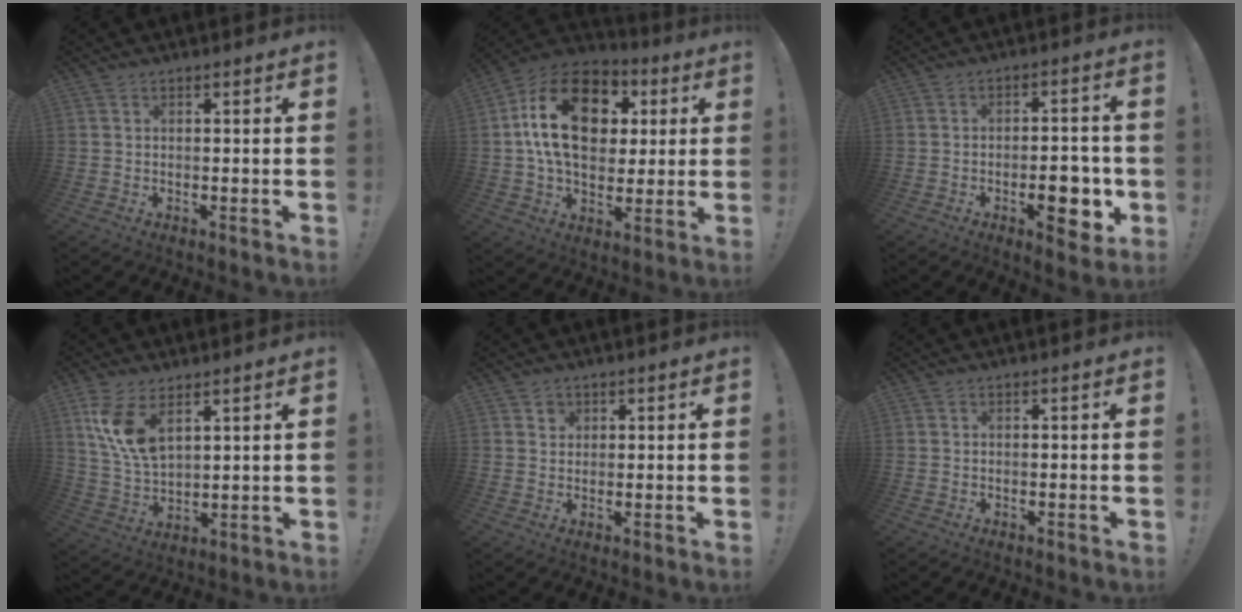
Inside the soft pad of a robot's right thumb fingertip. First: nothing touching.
{"total": 20.6, "force": [5.3, 13.9, 14.2], "torque": [-0.230, -0.003, 0.094]}
{"total": 10.9, "force": [-3.6, 5.0, 9.0], "torque": [-0.103, 0.013, -0.051]}
{"total": 11.0, "force": [6.0, 5.3, 7.5], "torque": [-0.156, -0.026, 0.112]}
{"total": 2.0, "force": [1.2, 1.6, 0.2], "torque": [0.003, -0.009, 0.019]}
{"total": 0.0}